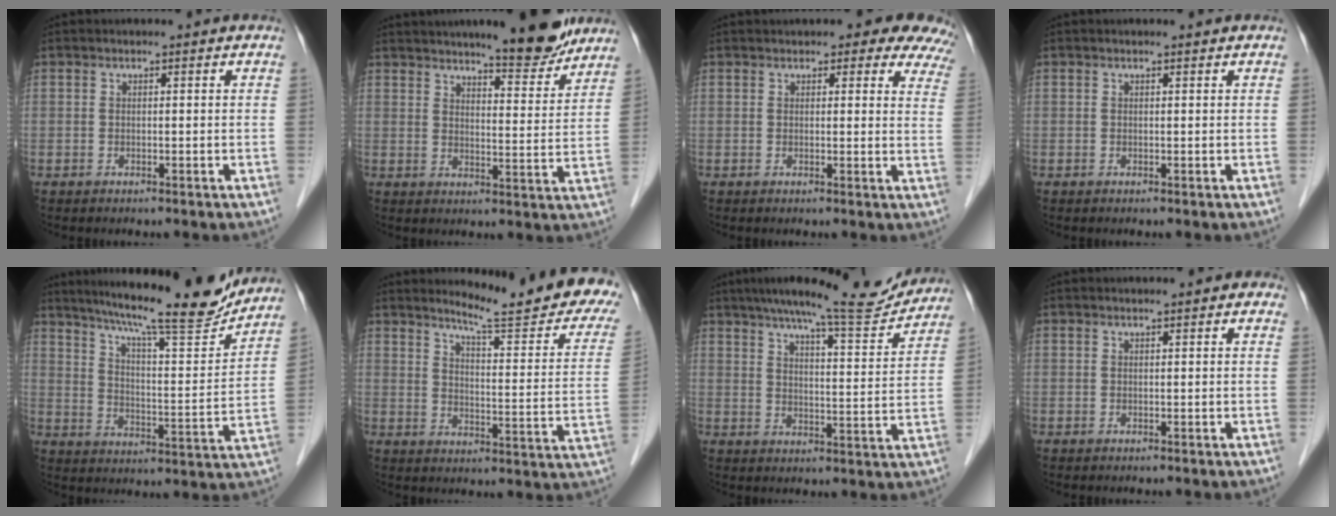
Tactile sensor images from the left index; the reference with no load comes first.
{"total": 10.0, "force": [8.8, 1.1, 4.7], "torque": [-0.063, -0.010, 0.120]}
{"total": 10.6, "force": [9.3, 3.2, 4.1], "torque": [-0.007, -0.010, 0.074]}
{"total": 0.6, "force": [0.5, 0.0, 0.2], "torque": [-0.009, 0.002, 0.008]}
{"total": 18.9, "force": [16.9, 0.9, 8.6], "torque": [-0.139, -0.024, 0.241]}
{"total": 18.6, "force": [16.2, 0.9, 9.0], "torque": [-0.119, -0.081, 0.195]}
{"total": 15.5, "force": [14.1, 1.0, 6.3], "torque": [-0.094, -0.006, 0.194]}
{"total": 1.3, "force": [0.8, 0.4, 1.0], "torque": [-0.014, 0.009, 0.008]}